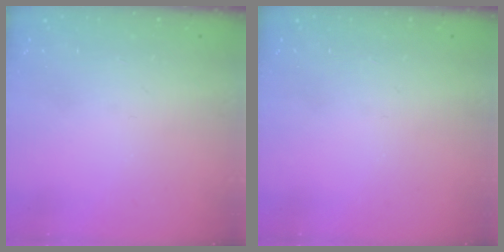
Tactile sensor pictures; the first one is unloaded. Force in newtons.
{"total": 0.0}